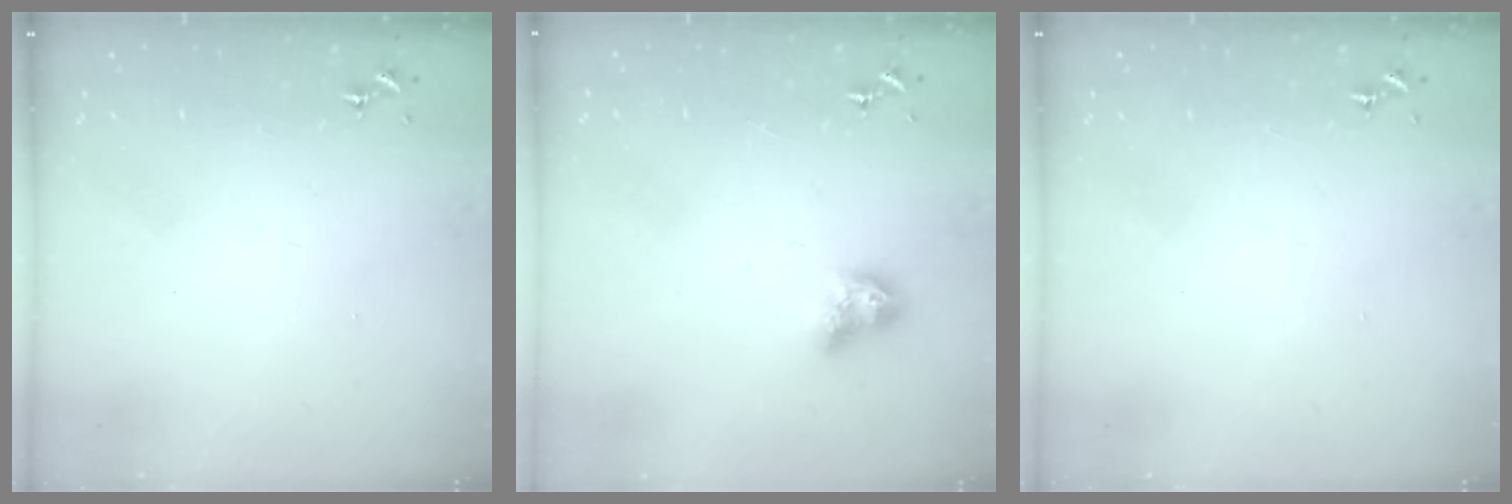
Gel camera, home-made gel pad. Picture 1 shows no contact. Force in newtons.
{"total": 8.6, "press": 8.6, "slide": 0.7}
{"total": 0.0}